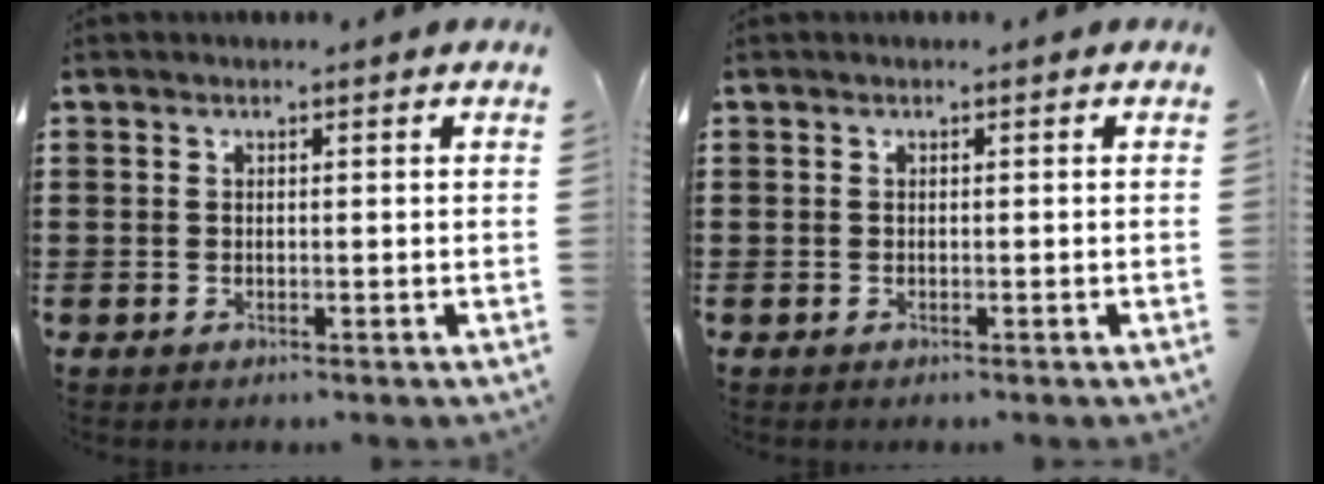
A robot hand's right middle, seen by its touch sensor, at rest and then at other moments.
{"total": 0.0}